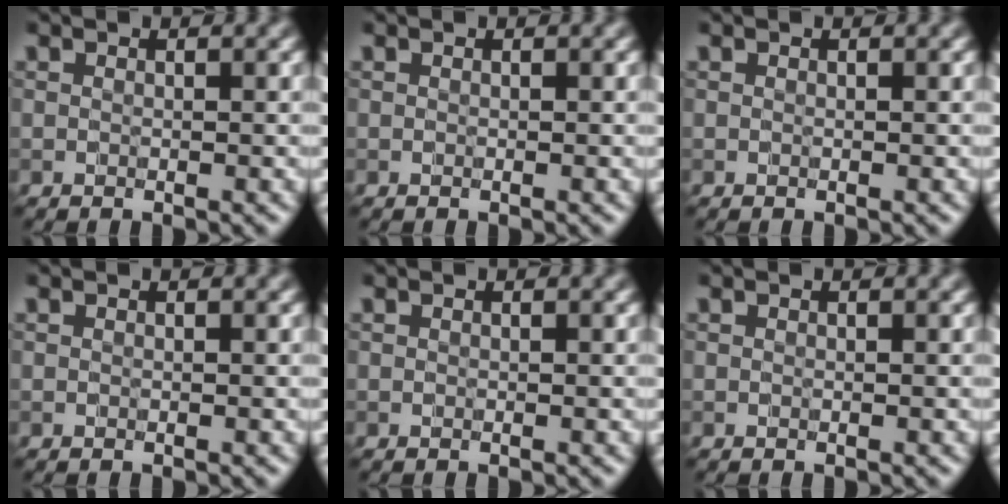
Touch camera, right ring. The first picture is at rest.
{"total": 0.0}
{"total": 0.0}
{"total": 0.0}
{"total": 0.0}
{"total": 0.0}